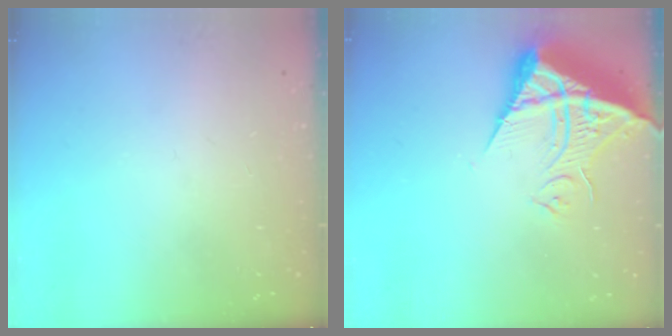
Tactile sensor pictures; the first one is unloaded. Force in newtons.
{"total": 11.0, "press": 10.9, "slide": 1.2}